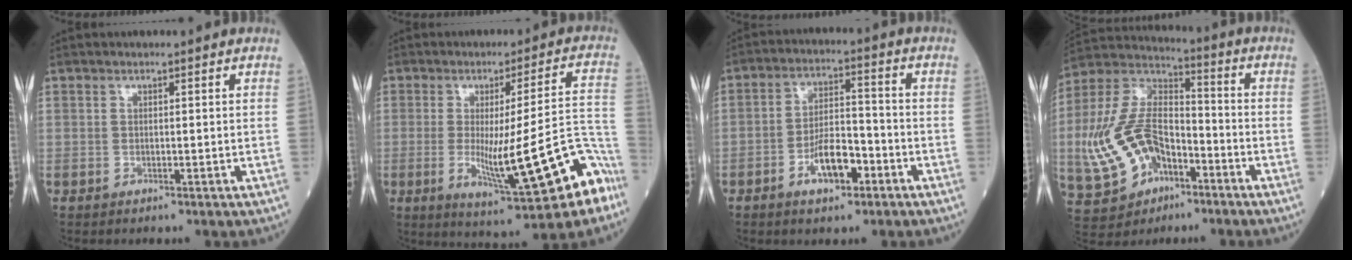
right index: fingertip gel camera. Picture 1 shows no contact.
{"total": 16.4, "force": [-6.1, 1.5, 15.2], "torque": [-0.190, 0.003, -0.072]}
{"total": 7.2, "force": [-3.6, 2.7, 5.7], "torque": [-0.108, 0.009, -0.063]}
{"total": 16.1, "force": [-4.9, 10.1, 11.6], "torque": [-0.269, 0.019, -0.084]}